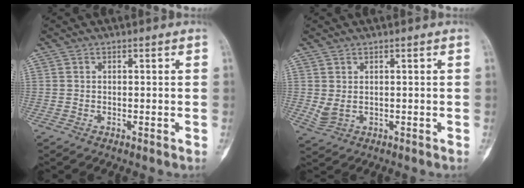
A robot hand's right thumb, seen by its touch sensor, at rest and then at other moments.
{"total": 2.5, "force": [0.4, 1.6, 1.9], "torque": [-0.044, -0.002, 0.020]}